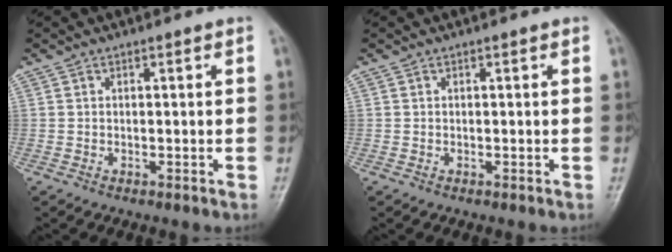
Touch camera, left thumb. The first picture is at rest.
{"total": 0.0}